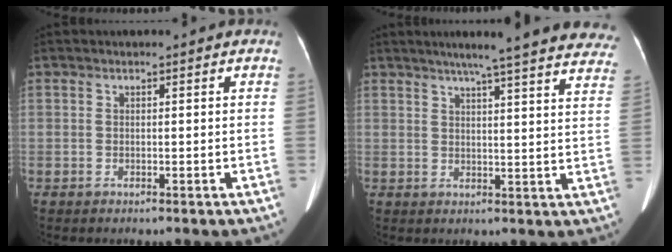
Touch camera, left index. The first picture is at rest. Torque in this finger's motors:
{"motor_torque": [0.13, -0.27, 0.01, 0.07]}